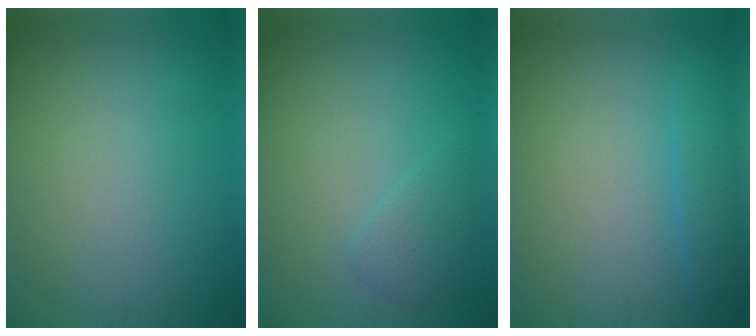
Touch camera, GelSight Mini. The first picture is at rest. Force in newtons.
{"total": 1.7, "press": 1.7, "slide": 0.1}
{"total": 2.4, "press": 2.4, "slide": 0.2}